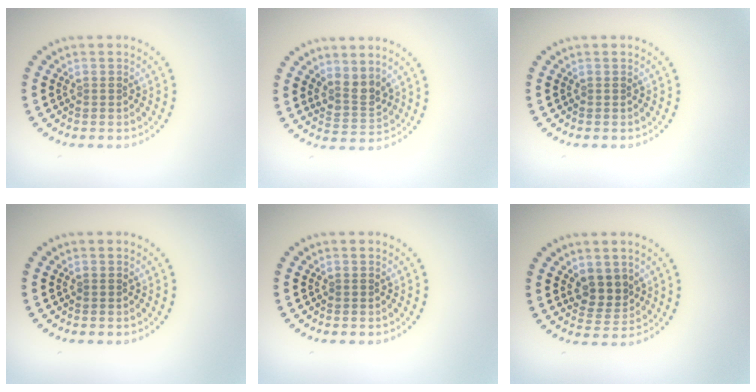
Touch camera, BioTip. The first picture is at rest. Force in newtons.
{"total": 2.5, "press": 1.9, "slide": 1.6}
{"total": 0.0}
{"total": 0.0}
{"total": 0.0}
{"total": 2.8, "press": 2.5, "slide": 1.3}